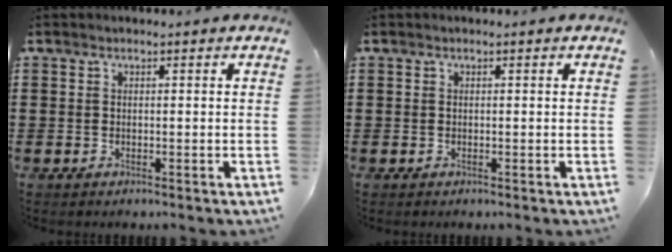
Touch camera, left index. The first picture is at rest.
{"total": 0.0}